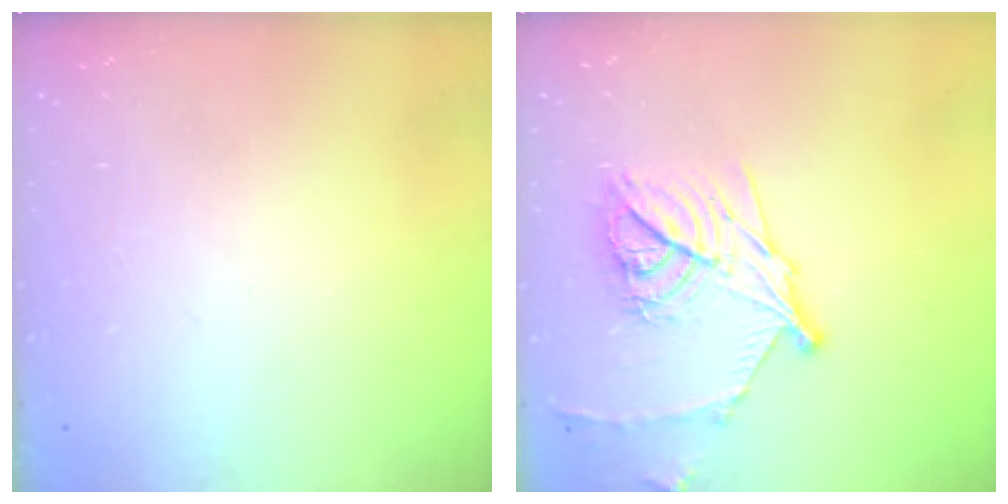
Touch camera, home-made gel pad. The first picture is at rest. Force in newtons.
{"total": 14.9, "press": 14.9, "slide": 0.8}